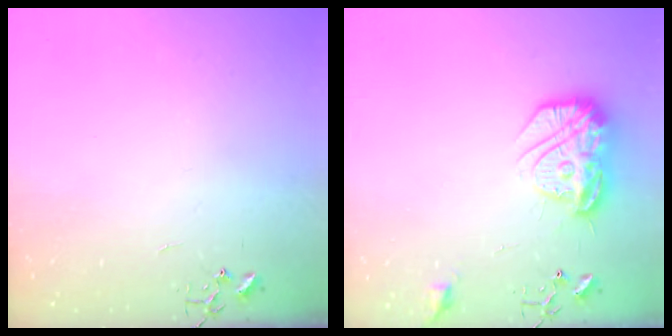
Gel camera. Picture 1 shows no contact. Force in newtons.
{"total": 18.0, "press": 17.9, "slide": 1.6}